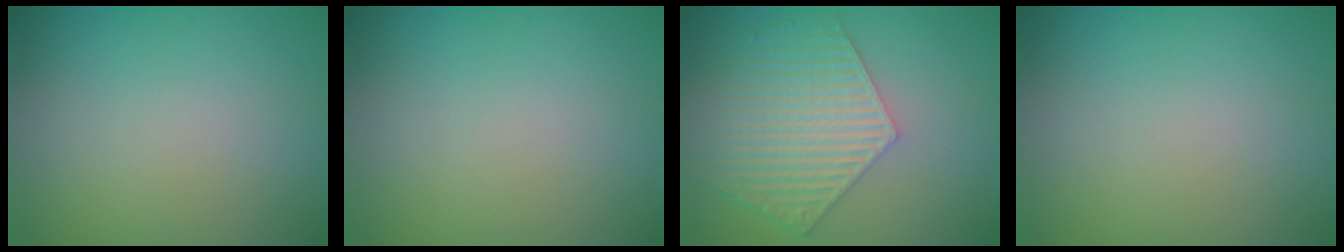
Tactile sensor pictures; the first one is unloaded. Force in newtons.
{"total": 0.0}
{"total": 6.5, "press": 5.0, "slide": 4.2}
{"total": 0.0}